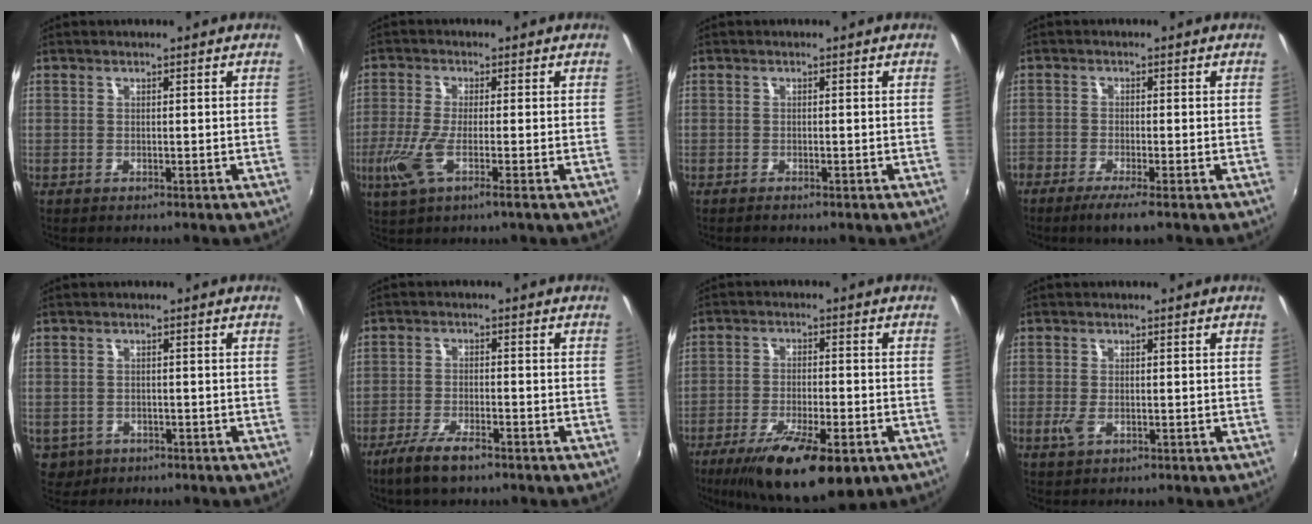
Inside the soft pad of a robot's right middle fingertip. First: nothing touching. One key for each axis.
{"total": 7.1, "fx": -2.5, "fy": 0.6, "fz": 6.6, "tx": -0.149, "ty": -0.018, "tz": -0.050}
{"total": 0.6, "fx": -0.6, "fy": 0.2, "fz": 0.2, "tx": -0.007, "ty": -0.003, "tz": -0.011}
{"total": 4.0, "fx": -2.9, "fy": 0.1, "fz": 2.7, "tx": -0.069, "ty": -0.008, "tz": -0.055}
{"total": 4.6, "fx": -1.6, "fy": 4.0, "fz": 1.6, "tx": -0.044, "ty": -0.007, "tz": -0.016}
{"total": 6.5, "fx": -4.7, "fy": 1.6, "fz": 4.1, "tx": -0.106, "ty": -0.013, "tz": -0.089}
{"total": 15.7, "fx": -9.3, "fy": 4.3, "fz": 11.9, "tx": -0.219, "ty": -0.039, "tz": -0.149}
{"total": 2.4, "fx": -0.8, "fy": 1.3, "fz": 1.9, "tx": -0.041, "ty": -0.007, "tz": -0.014}